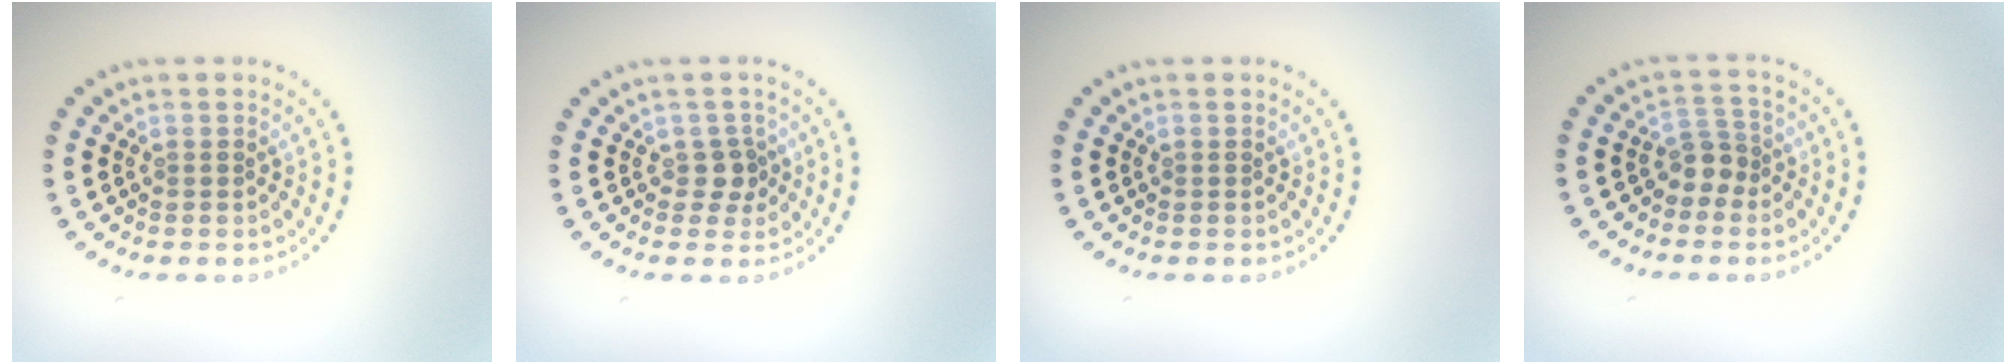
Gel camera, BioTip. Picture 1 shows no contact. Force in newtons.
{"total": 1.5, "press": 1.2, "slide": 0.9}
{"total": 0.0}
{"total": 2.2, "press": 1.7, "slide": 1.4}